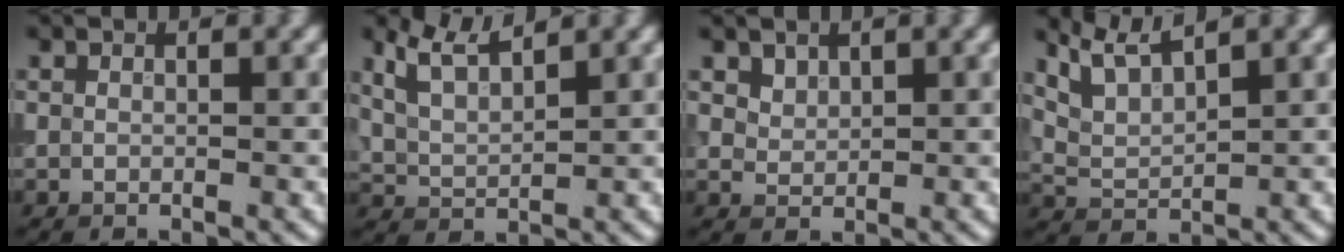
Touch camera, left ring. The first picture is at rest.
{"total": 3.7, "force": [2.9, 1.0, 2.1], "torque": [-0.052, 0.010, 0.062]}
{"total": 1.7, "force": [1.2, 1.1, 0.4], "torque": [-0.013, -0.013, 0.040]}
{"total": 4.0, "force": [3.3, 0.9, 2.1], "torque": [-0.051, 0.006, 0.071]}